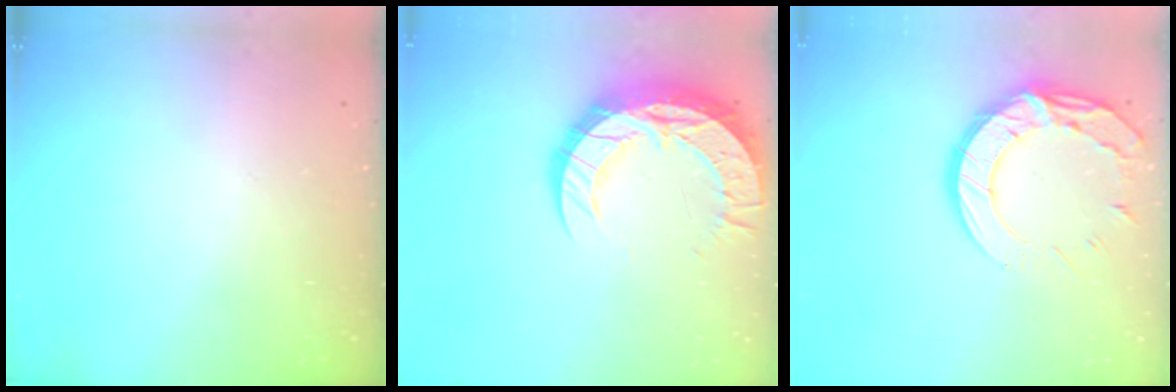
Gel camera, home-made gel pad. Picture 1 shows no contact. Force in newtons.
{"total": 17.5, "press": 17.4, "slide": 1.4}
{"total": 14.4, "press": 14.3, "slide": 1.2}